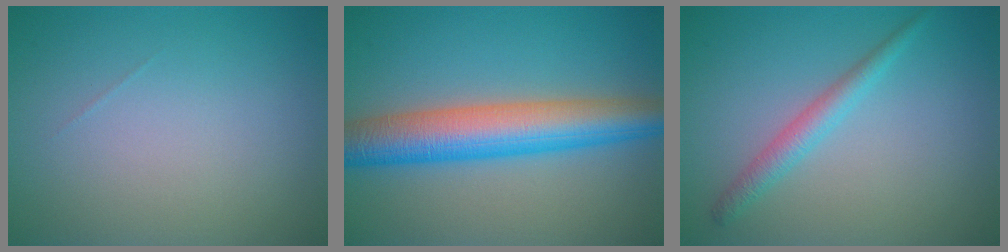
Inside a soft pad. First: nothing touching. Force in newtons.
{"total": 7.9, "press": 7.9, "slide": 0.3}
{"total": 2.2, "press": 2.2, "slide": 0.1}